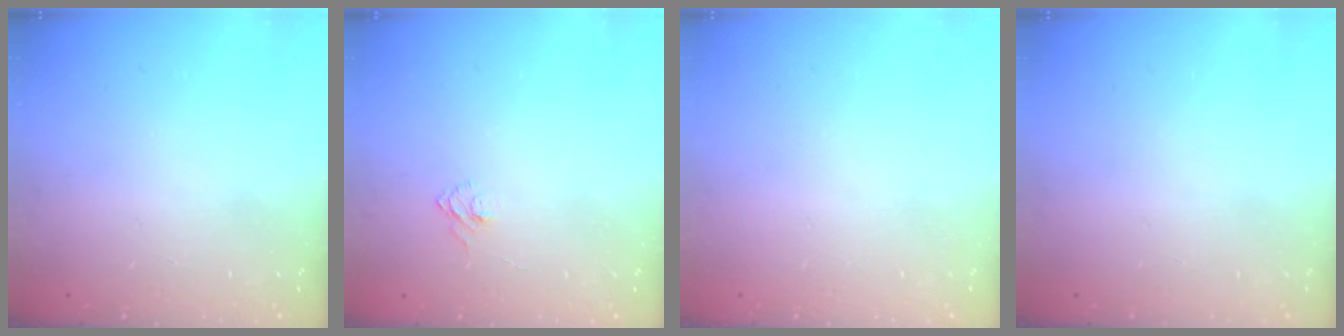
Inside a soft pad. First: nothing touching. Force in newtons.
{"total": 4.5, "press": 4.4, "slide": 0.4}
{"total": 0.0}
{"total": 0.0}